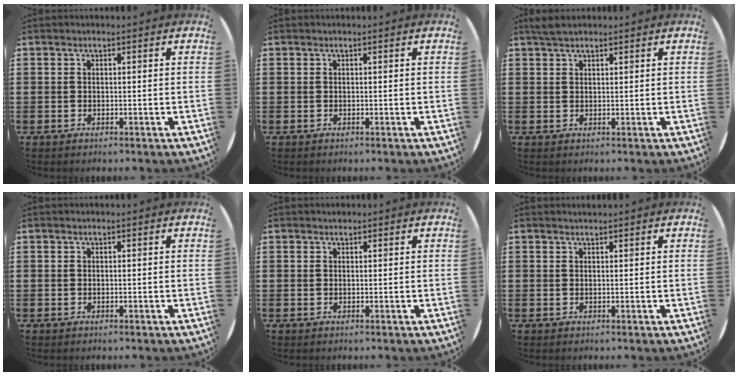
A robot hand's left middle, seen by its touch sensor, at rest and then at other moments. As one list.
[{"total": 0.0}, {"total": 2.0, "force": [1.7, 0.6, 0.8], "torque": [-0.018, 0.006, 0.033]}, {"total": 0.0}, {"total": 0.0}, {"total": 0.7, "force": [0.7, -0.1, 0.0], "torque": [0.000, 0.001, 0.013]}]